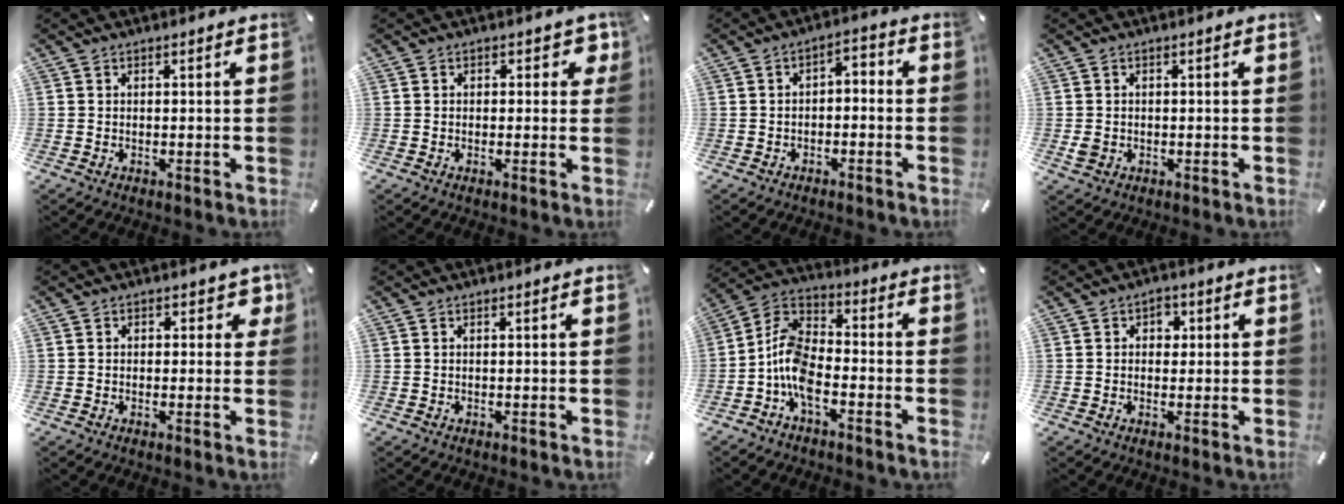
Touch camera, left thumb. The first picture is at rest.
{"total": 3.2, "force": [0.8, 2.2, 2.1], "torque": [-0.012, -0.002, 0.006]}
{"total": 3.6, "force": [-2.6, 1.8, 1.7], "torque": [-0.027, 0.020, -0.052]}
{"total": 2.1, "force": [-0.4, 1.8, 0.9], "torque": [-0.007, 0.001, -0.009]}
{"total": 3.2, "force": [0.9, 2.3, 2.1], "torque": [-0.011, -0.001, 0.007]}
{"total": 0.0}
{"total": 9.8, "force": [-5.2, 5.3, 6.4], "torque": [-0.147, 0.006, -0.104]}
{"total": 3.1, "force": [0.5, 2.5, 1.6], "torque": [-0.012, 0.000, 0.000]}